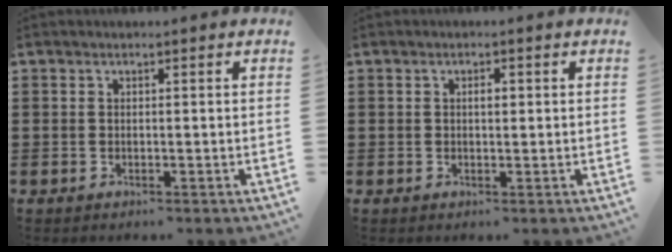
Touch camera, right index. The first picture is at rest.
{"total": 1.3, "force": [0.2, 0.5, 1.2], "torque": [-0.024, 0.005, 0.002]}